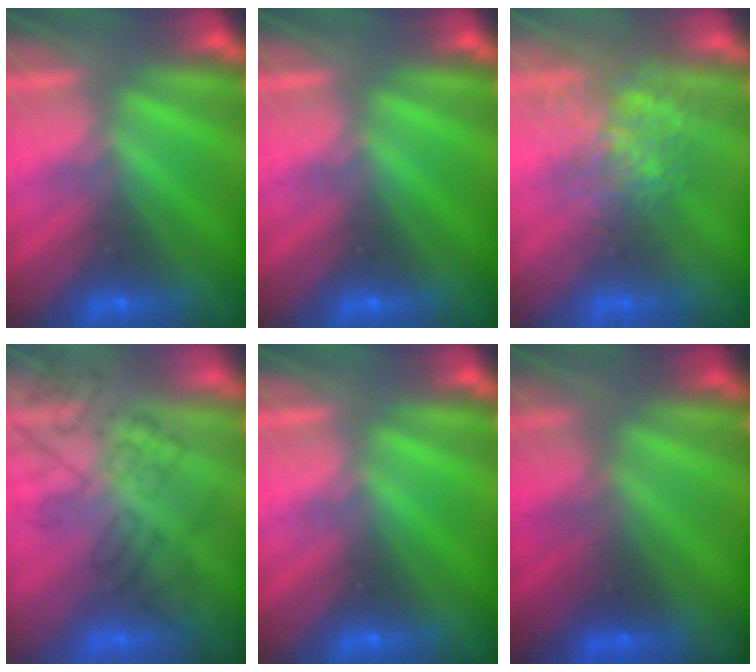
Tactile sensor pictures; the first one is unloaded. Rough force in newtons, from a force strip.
{"total": 0.0}
{"total": 3.8}
{"total": 4.5}
{"total": 0.0}
{"total": 2.8}